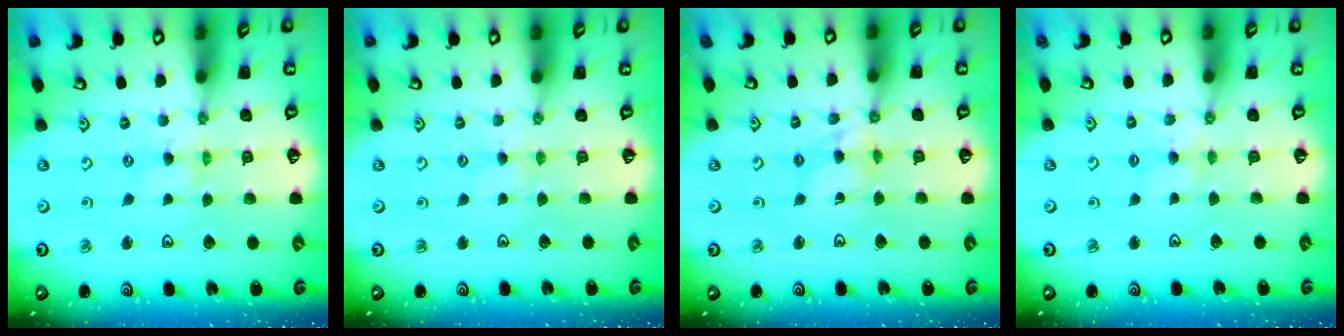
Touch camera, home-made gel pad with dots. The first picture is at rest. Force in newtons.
{"total": 2.4, "press": 2.3, "slide": 0.3}
{"total": 5.4, "press": 5.3, "slide": 0.5}
{"total": 2.6, "press": 2.6, "slide": 0.5}